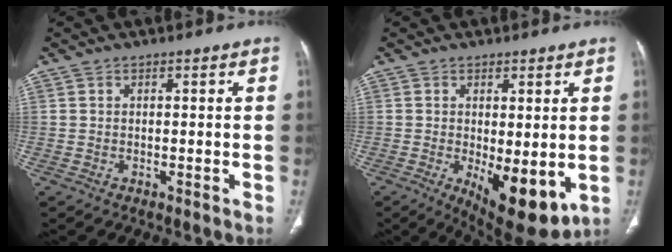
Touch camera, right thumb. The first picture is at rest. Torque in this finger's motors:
{"motor_torque": [1.44, 2.48, -0.02, 0.10, 0.33]}